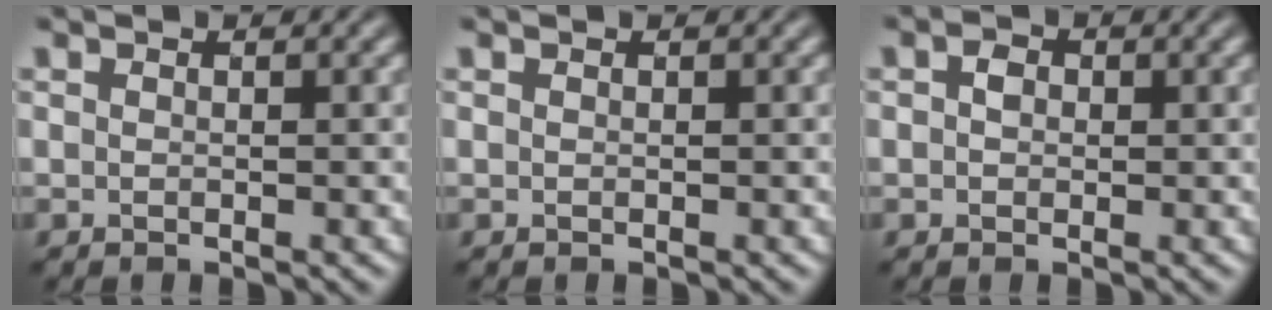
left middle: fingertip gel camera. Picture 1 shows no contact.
{"total": 0.0}
{"total": 1.3, "force": [0.1, 1.0, 0.8], "torque": [-0.015, 0.002, -0.003]}